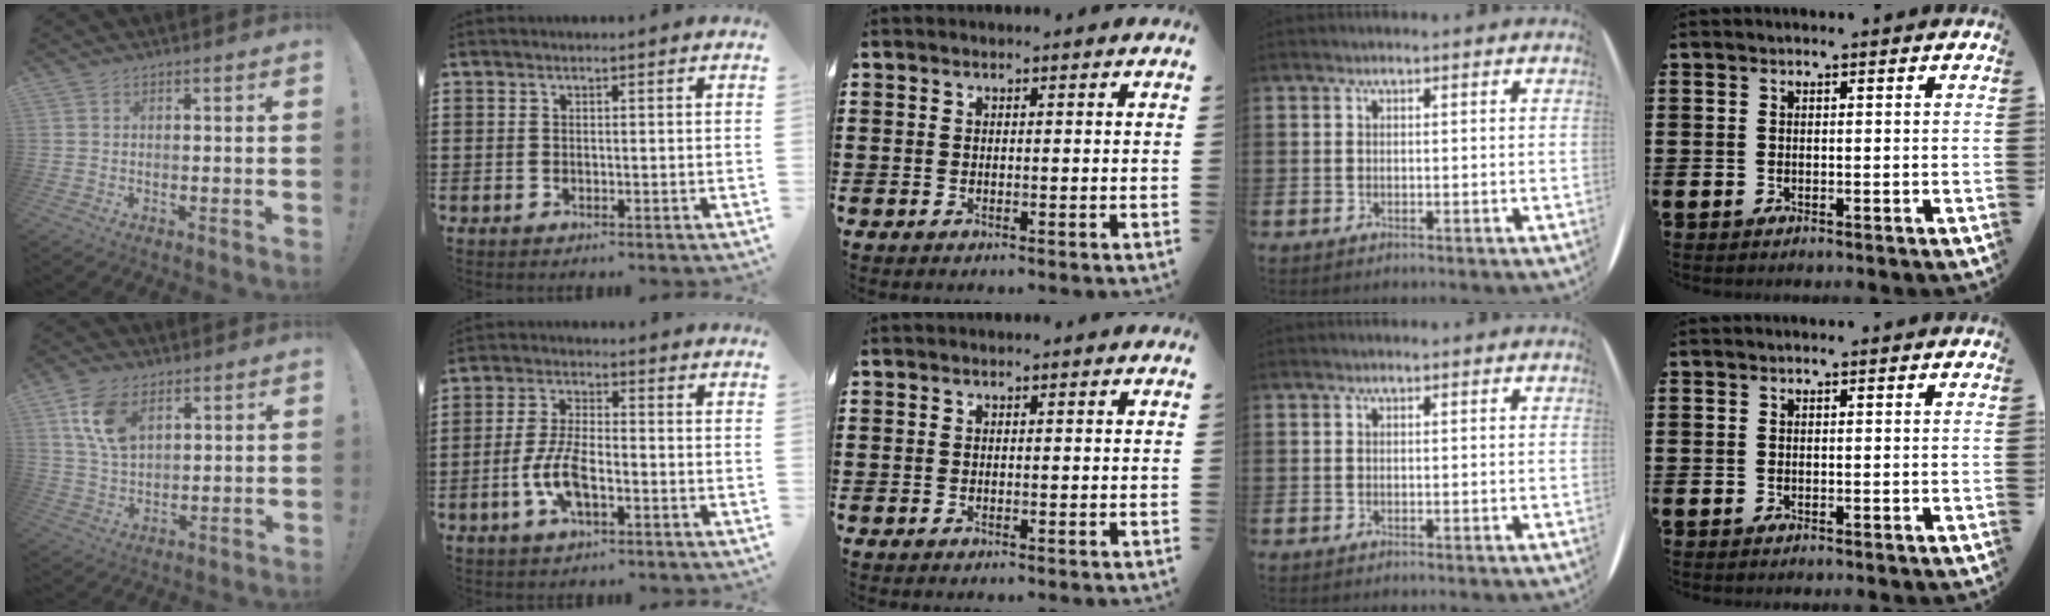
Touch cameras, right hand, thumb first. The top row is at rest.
{"thumb": {"total": 10.9, "force": [5.2, 6.4, 7.0], "torque": [-0.131, -0.008, 0.100]}, "index": {"total": 7.4, "force": [-2.5, 2.8, 6.4], "torque": [-0.147, -0.007, -0.052]}}